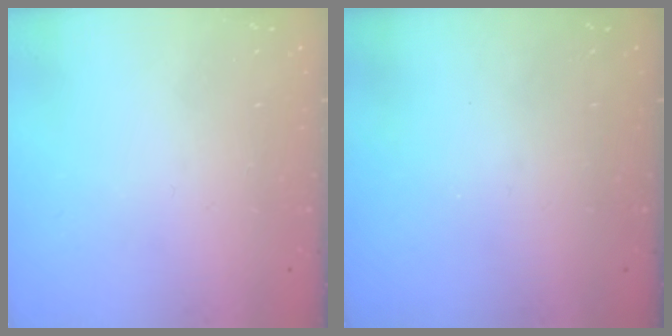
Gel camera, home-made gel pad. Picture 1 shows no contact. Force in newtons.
{"total": 0.0}